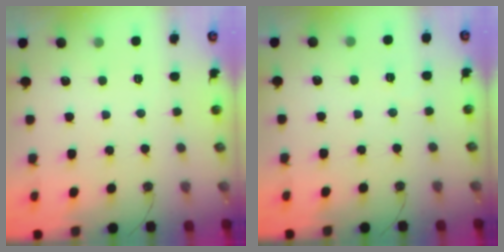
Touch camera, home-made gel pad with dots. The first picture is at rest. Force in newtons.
{"total": 1.5, "press": 1.5, "slide": 0.2}